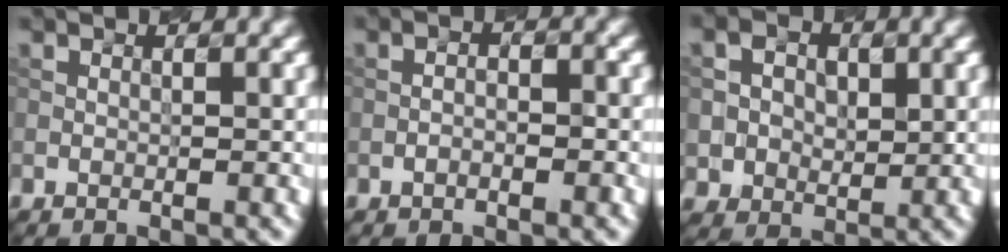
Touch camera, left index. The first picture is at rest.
{"total": 1.2, "force": [-0.8, 0.2, 0.9], "torque": [-0.021, 0.011, -0.009]}
{"total": 2.9, "force": [0.5, 2.6, 1.1], "torque": [-0.031, -0.003, 0.015]}